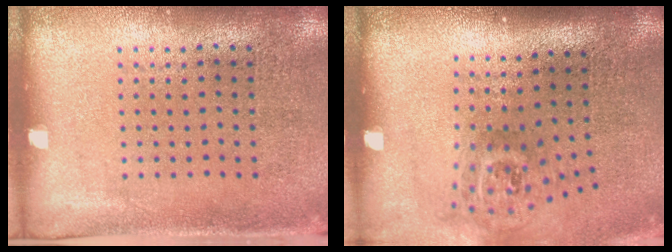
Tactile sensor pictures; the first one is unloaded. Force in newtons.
{"total": 1.9, "press": 1.2, "slide": 1.4}